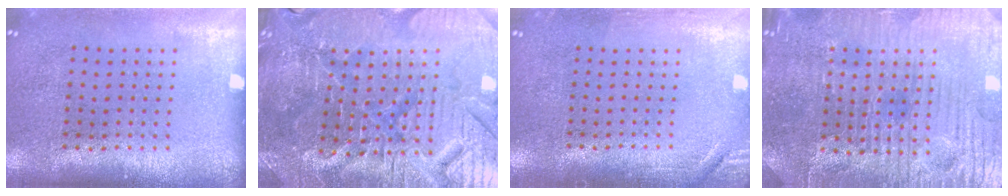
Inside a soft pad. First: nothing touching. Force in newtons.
{"total": 4.8, "press": 4.6, "slide": 1.2}
{"total": 1.5, "press": 1.5, "slide": 0.3}
{"total": 4.9, "press": 4.7, "slide": 1.3}